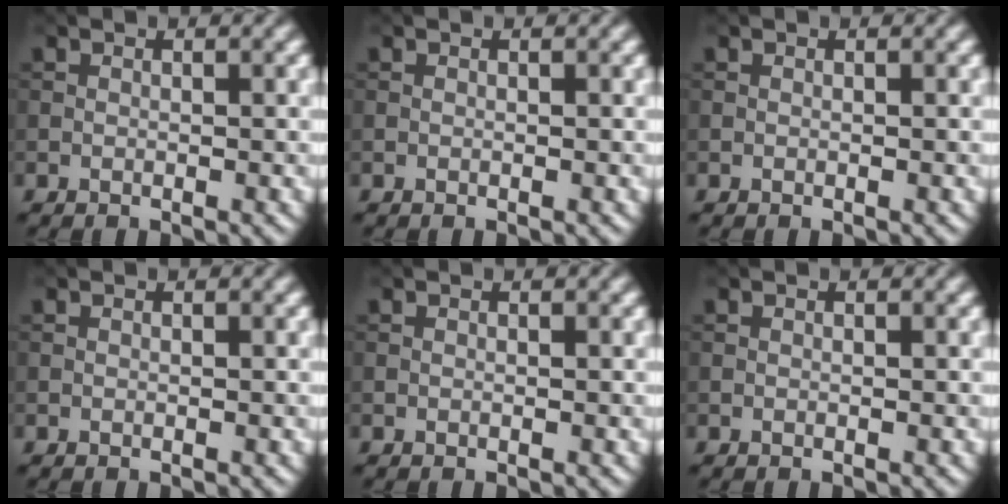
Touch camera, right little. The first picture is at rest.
{"total": 0.0}
{"total": 0.0}
{"total": 0.0}
{"total": 0.0}
{"total": 0.0}